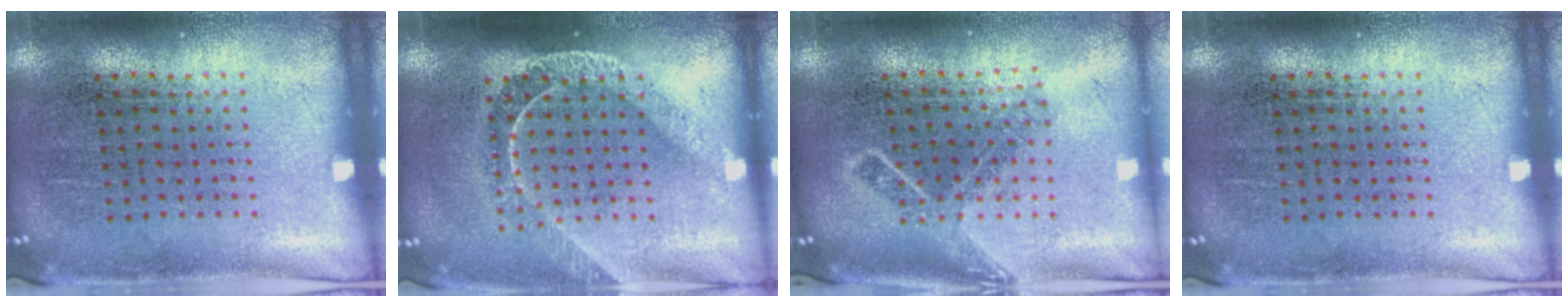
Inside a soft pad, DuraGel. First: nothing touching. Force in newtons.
{"total": 1.8, "press": 1.4, "slide": 1.0}
{"total": 1.7, "press": 1.2, "slide": 1.2}
{"total": 0.0}